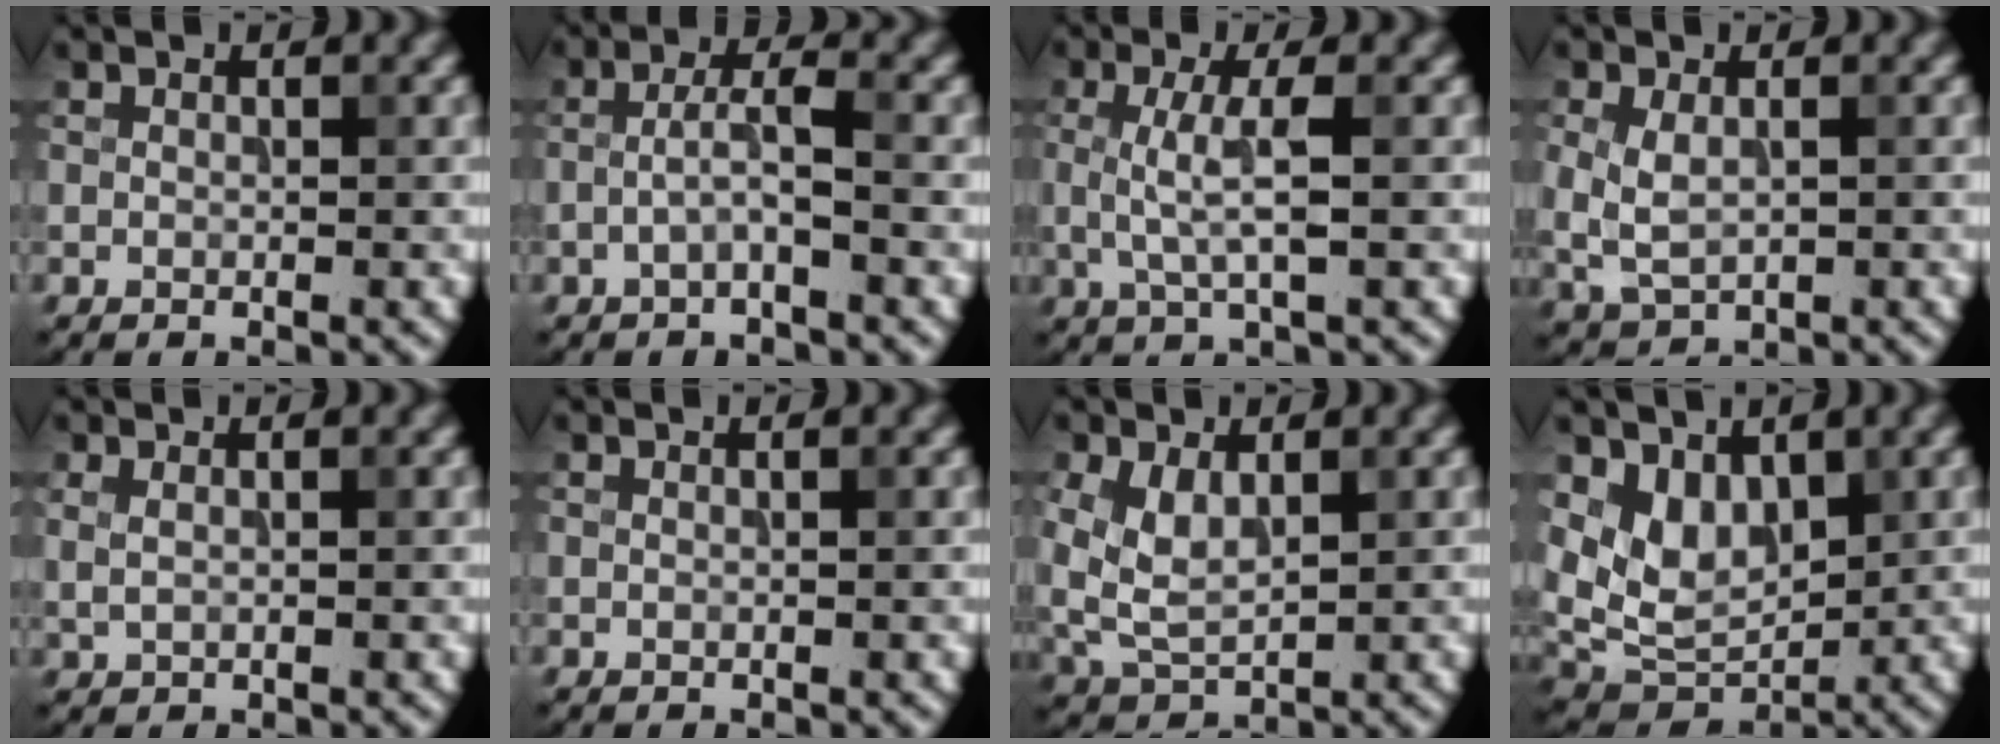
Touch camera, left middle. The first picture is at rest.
{"total": 2.5, "force": [-0.8, 0.5, 2.3], "torque": [-0.050, 0.012, -0.021]}
{"total": 3.5, "force": [0.0, 0.6, 3.4], "torque": [-0.076, 0.002, 0.001]}
{"total": 3.2, "force": [-0.1, 1.9, 2.5], "torque": [-0.063, 0.000, 0.005]}
{"total": 1.1, "force": [0.5, 0.3, 0.9], "torque": [-0.021, -0.001, 0.014]}
{"total": 0.6, "force": [0.3, 0.1, 0.5], "torque": [-0.010, 0.000, 0.001]}
{"total": 4.7, "force": [0.9, 2.9, 3.6], "torque": [-0.090, 0.001, 0.023]}
{"total": 5.1, "force": [2.0, 3.4, 3.2], "torque": [-0.059, -0.019, 0.041]}